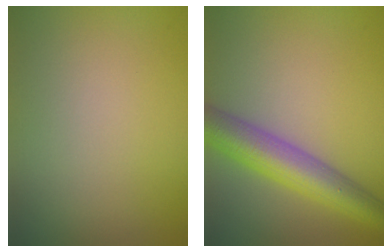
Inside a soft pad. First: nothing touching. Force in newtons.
{"total": 6.3, "press": 6.3, "slide": 0.2}